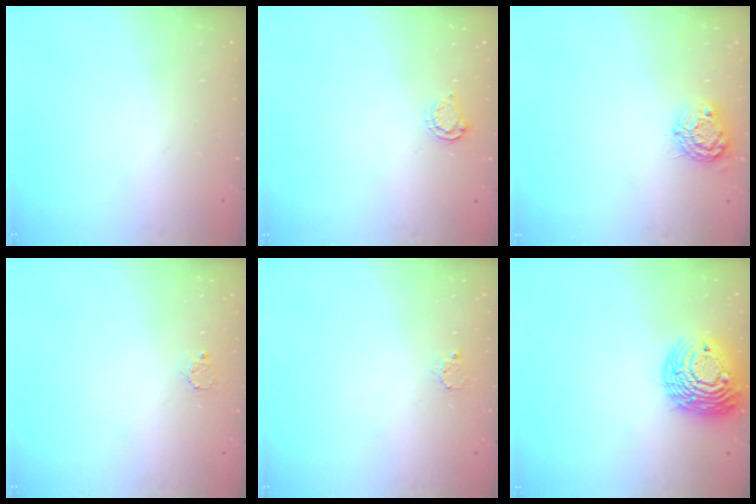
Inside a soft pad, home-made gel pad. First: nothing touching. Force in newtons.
{"total": 4.4, "press": 4.4, "slide": 0.5}
{"total": 8.0, "press": 8.0, "slide": 0.3}
{"total": 2.3, "press": 2.3, "slide": 0.2}
{"total": 2.3, "press": 2.3, "slide": 0.2}
{"total": 14.7, "press": 14.5, "slide": 2.2}